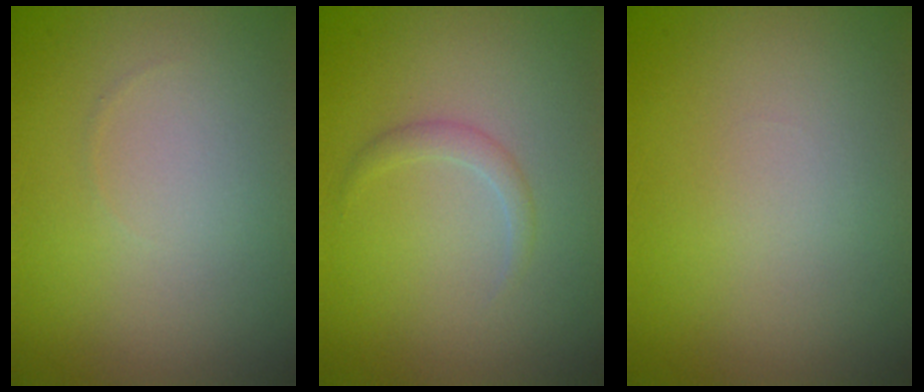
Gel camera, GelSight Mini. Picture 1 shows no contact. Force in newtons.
{"total": 1.1, "press": 1.1, "slide": 0.1}
{"total": 0.0}